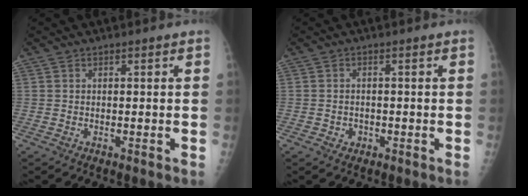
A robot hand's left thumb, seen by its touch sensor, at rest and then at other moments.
{"total": 1.6, "force": [-0.5, 1.4, 0.5], "torque": [-0.001, 0.004, -0.004]}